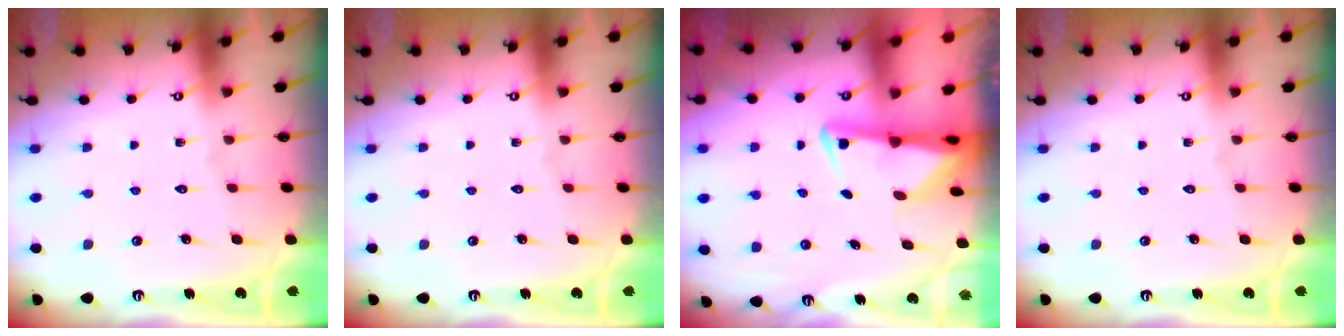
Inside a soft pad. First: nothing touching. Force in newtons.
{"total": 0.0}
{"total": 3.1, "press": 3.1, "slide": 0.6}
{"total": 0.0}